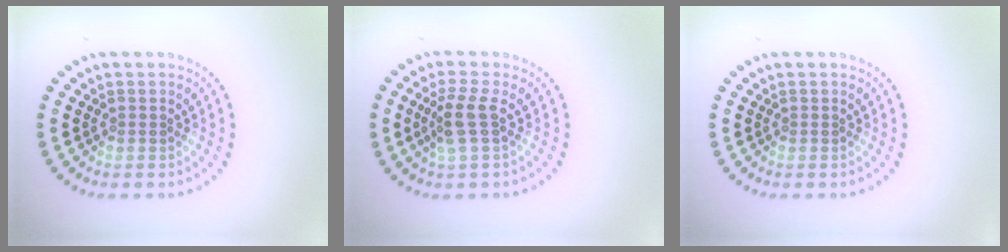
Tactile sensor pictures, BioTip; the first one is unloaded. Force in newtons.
{"total": 2.5, "press": 1.9, "slide": 1.6}
{"total": 0.0}